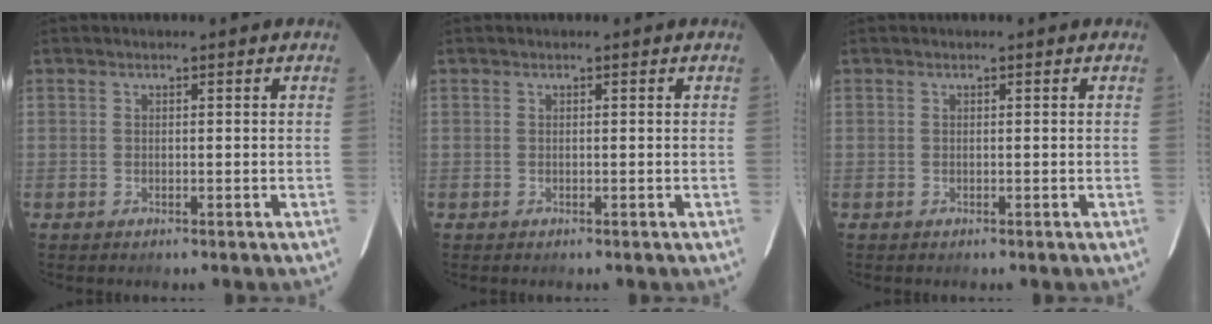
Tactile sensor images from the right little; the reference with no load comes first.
{"total": 0.0}
{"total": 0.0}